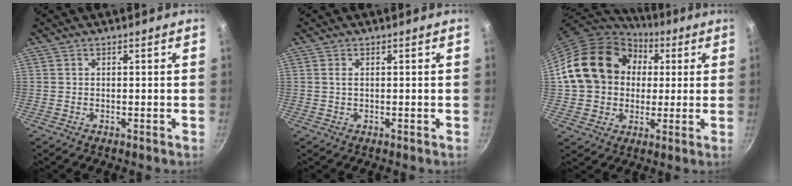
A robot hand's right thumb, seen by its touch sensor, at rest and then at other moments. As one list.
[{"total": 0.8, "force": [0.2, 0.3, 0.7], "torque": [-0.015, 0.002, 0.002]}, {"total": 20.2, "force": [3.3, 16.5, 11.1], "torque": [-0.172, 0.033, 0.052]}]